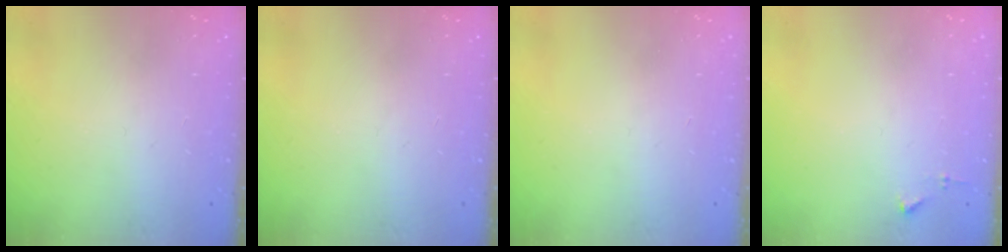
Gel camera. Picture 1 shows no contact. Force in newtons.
{"total": 0.0}
{"total": 0.0}
{"total": 3.7, "press": 3.7, "slide": 0.5}